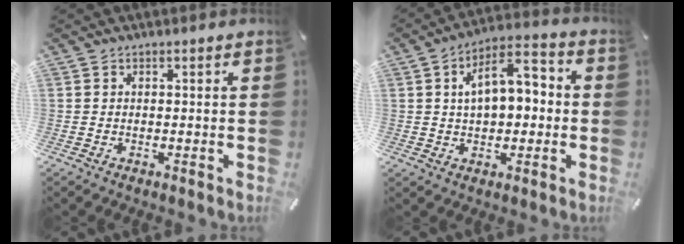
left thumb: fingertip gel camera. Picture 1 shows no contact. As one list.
[{"total": 10.4, "force": [2.0, 6.5, 7.8], "torque": [-0.120, 0.002, 0.034]}]